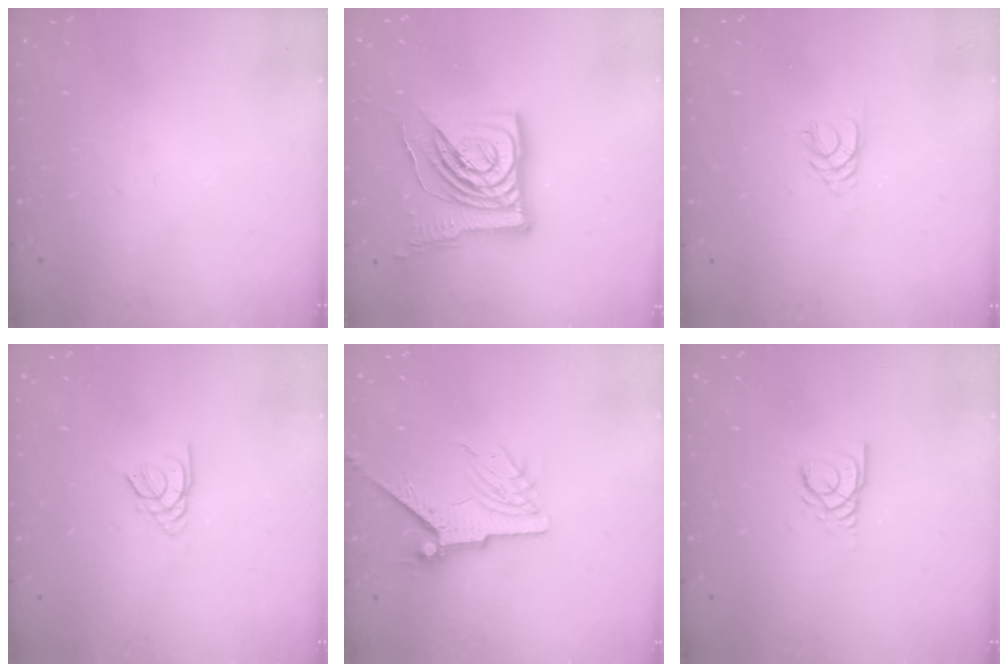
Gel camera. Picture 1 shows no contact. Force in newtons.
{"total": 15.5, "press": 15.4, "slide": 1.8}
{"total": 1.7, "press": 1.7, "slide": 0.2}
{"total": 2.3, "press": 2.3, "slide": 0.5}
{"total": 7.3, "press": 7.2, "slide": 1.0}
{"total": 2.8, "press": 2.8, "slide": 0.1}